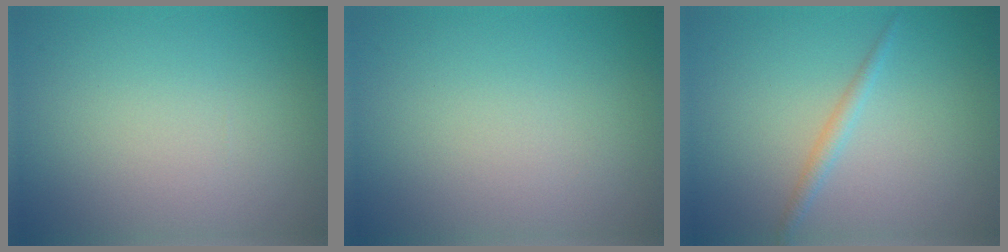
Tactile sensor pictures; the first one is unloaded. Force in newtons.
{"total": 0.0}
{"total": 1.3, "press": 1.3, "slide": 0.0}